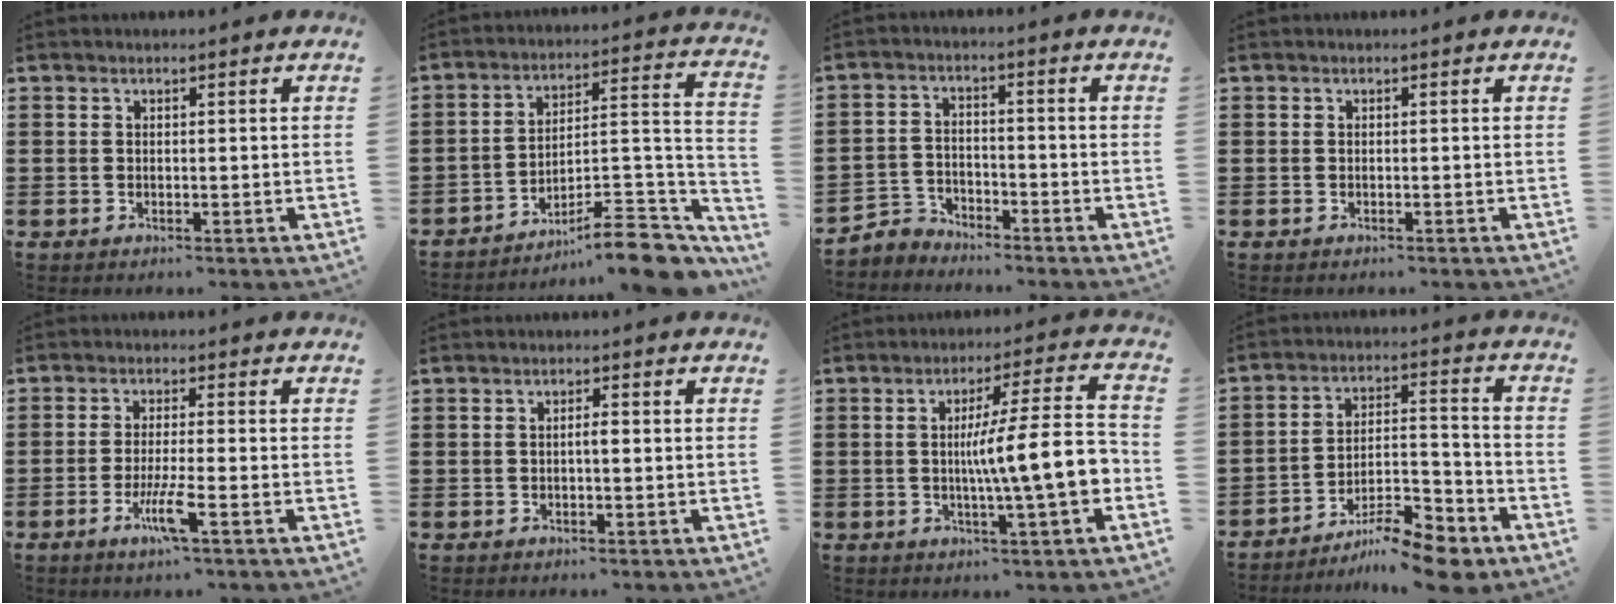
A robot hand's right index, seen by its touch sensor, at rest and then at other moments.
{"total": 10.2, "force": [-8.1, 2.4, 5.7], "torque": [-0.069, 0.020, -0.155]}
{"total": 3.5, "force": [-3.3, 1.1, 0.1], "torque": [-0.018, 0.003, -0.074]}
{"total": 0.0}
{"total": 5.5, "force": [-2.8, 0.1, 4.8], "torque": [-0.098, -0.017, -0.052]}
{"total": 1.3, "force": [-0.3, 0.2, 1.2], "torque": [-0.023, -0.001, -0.005]}
{"total": 11.8, "force": [-1.4, 1.3, 11.6], "torque": [-0.176, -0.011, -0.030]}
{"total": 10.5, "force": [-8.9, 2.1, 5.1], "torque": [-0.074, 0.033, -0.167]}